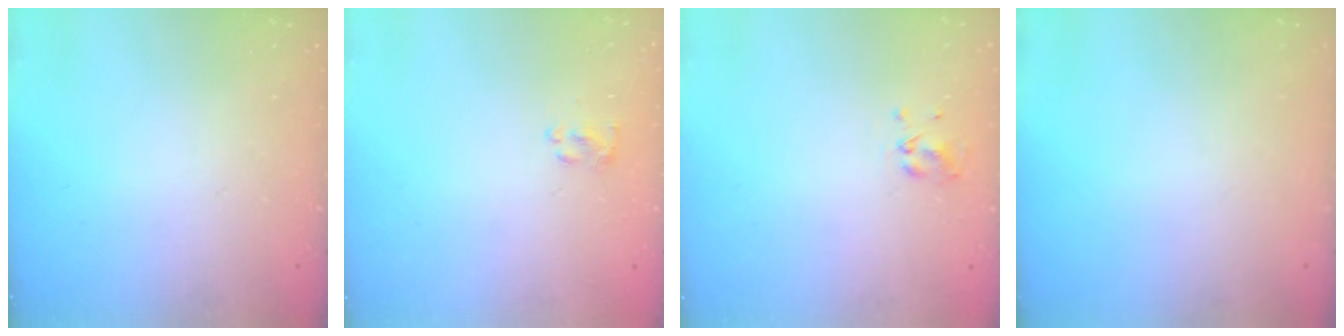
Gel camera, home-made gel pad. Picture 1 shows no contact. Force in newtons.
{"total": 1.4, "press": 1.3, "slide": 0.6}
{"total": 3.6, "press": 3.5, "slide": 0.7}
{"total": 0.0}